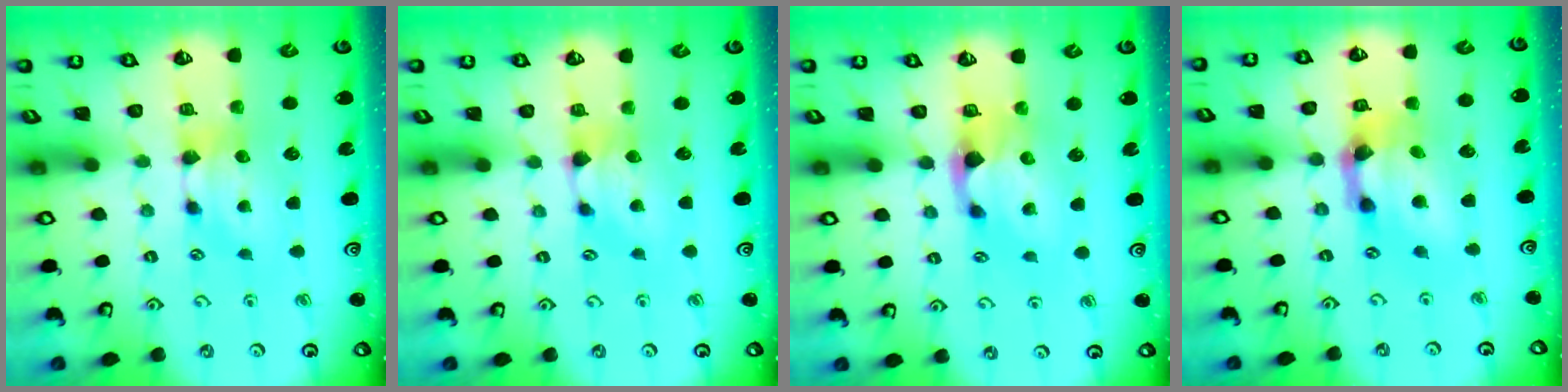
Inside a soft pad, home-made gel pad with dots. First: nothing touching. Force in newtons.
{"total": 0.8, "press": 0.4, "slide": 0.7}
{"total": 2.2, "press": 1.7, "slide": 1.4}
{"total": 6.4, "press": 5.9, "slide": 2.4}